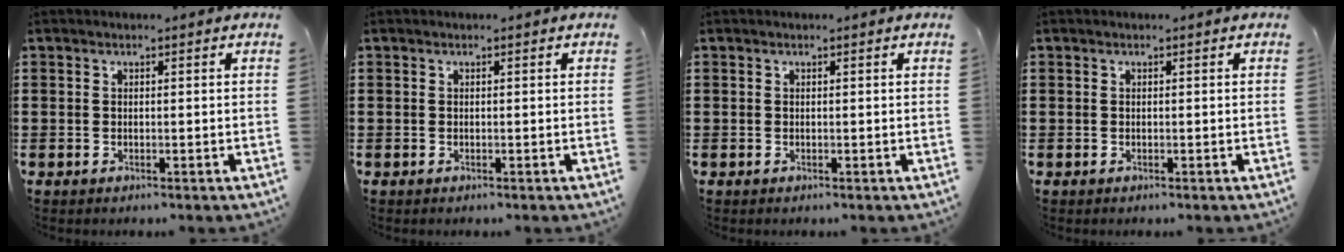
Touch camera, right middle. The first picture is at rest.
{"total": 0.0}
{"total": 0.0}
{"total": 0.0}